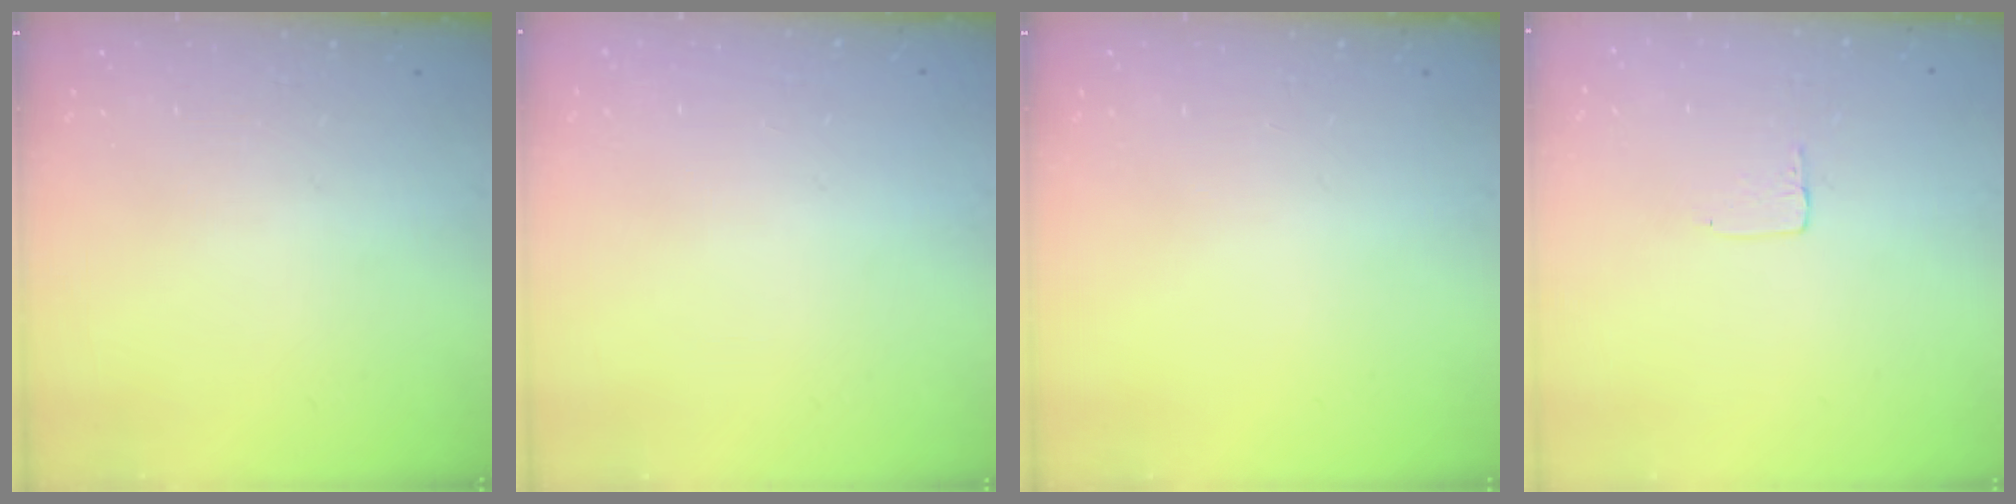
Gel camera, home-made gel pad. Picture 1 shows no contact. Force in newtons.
{"total": 0.0}
{"total": 0.0}
{"total": 3.7, "press": 3.7, "slide": 0.1}